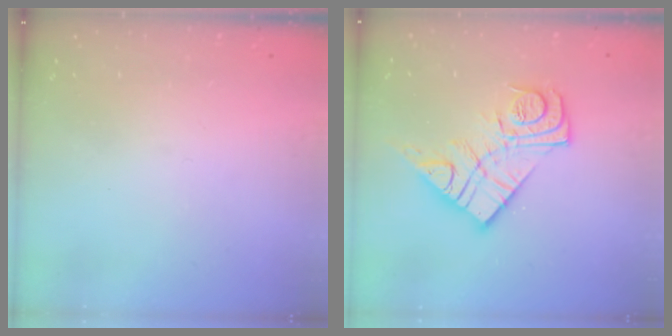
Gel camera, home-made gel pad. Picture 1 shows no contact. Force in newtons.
{"total": 16.3, "press": 16.2, "slide": 1.4}